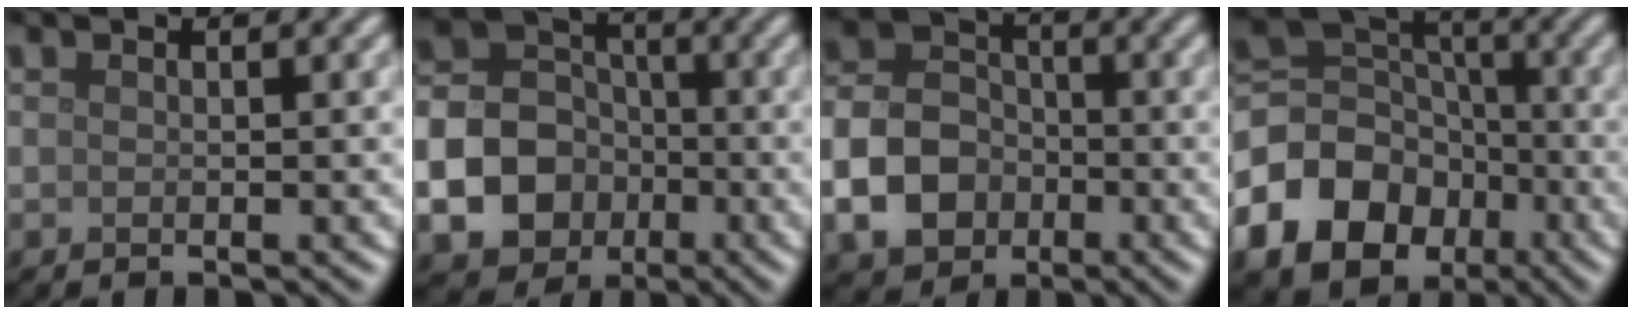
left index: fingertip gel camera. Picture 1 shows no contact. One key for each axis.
{"total": 13.0, "fx": -4.4, "fy": 11.4, "fz": 4.5, "tx": -0.109, "ty": -0.046, "tz": -0.092}
{"total": 6.8, "fx": -2.3, "fy": 5.3, "fz": 3.5, "tx": -0.073, "ty": -0.001, "tz": -0.055}
{"total": 13.5, "fx": -6.2, "fy": 10.9, "fz": 5.0, "tx": -0.125, "ty": -0.024, "tz": -0.127}